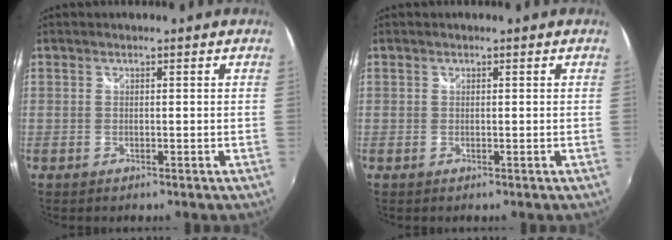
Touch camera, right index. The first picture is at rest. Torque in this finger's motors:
{"motor_torque": [0.13, 0.06, 0.03, 0.01]}